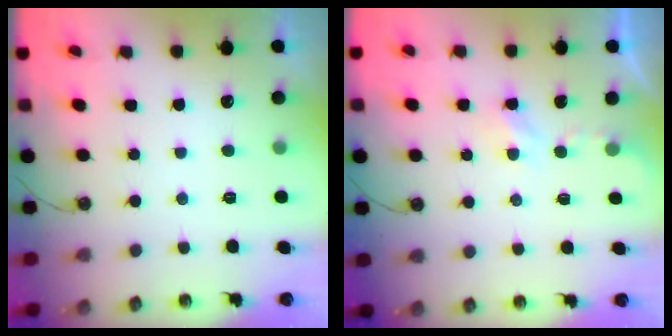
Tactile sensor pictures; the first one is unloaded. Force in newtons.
{"total": 2.2, "press": 2.1, "slide": 0.4}